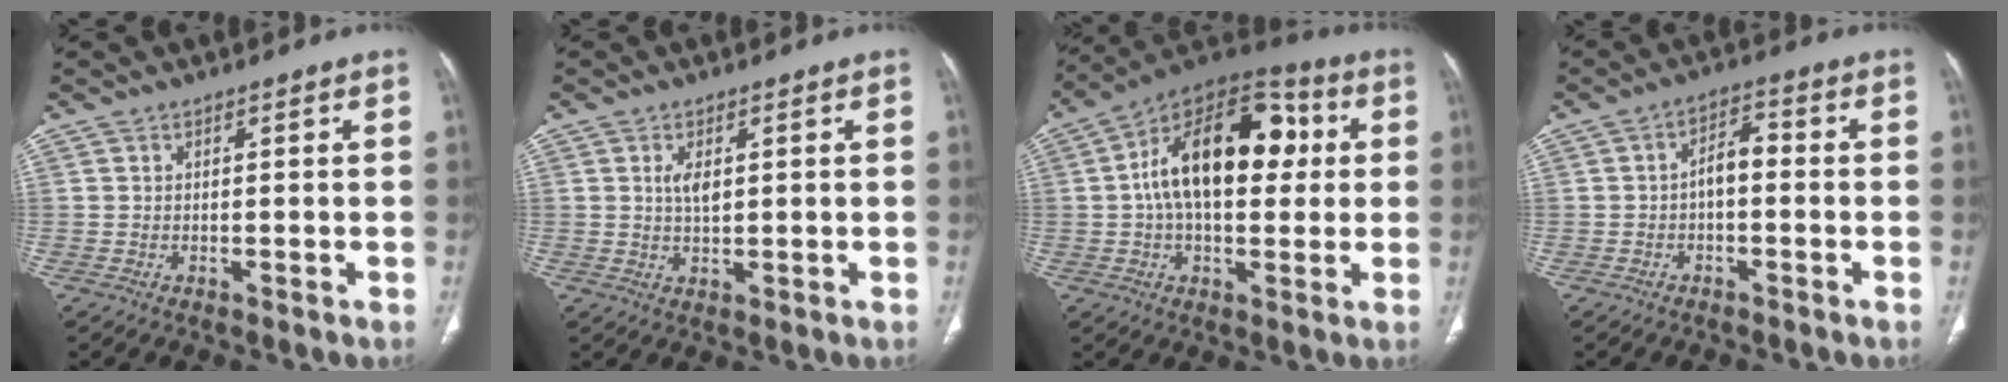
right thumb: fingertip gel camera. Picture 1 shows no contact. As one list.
[{"total": 3.1, "force": [0.8, 1.5, 2.6], "torque": [-0.044, -0.007, 0.017]}, {"total": 21.5, "force": [2.8, 12.2, 17.5], "torque": [-0.255, 0.033, 0.035]}, {"total": 4.4, "force": [-0.8, 2.4, 3.6], "torque": [-0.050, 0.025, -0.020]}]